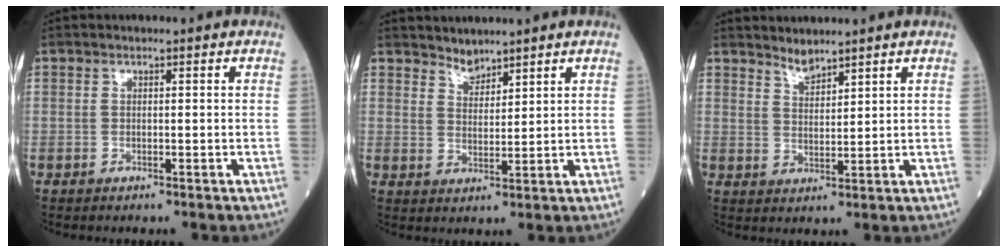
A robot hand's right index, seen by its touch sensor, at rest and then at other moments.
{"total": 2.8, "force": [2.7, 0.7, 0.2], "torque": [-0.002, 0.002, 0.050]}
{"total": 2.7, "force": [2.6, 0.3, 0.6], "torque": [-0.011, -0.004, 0.051]}